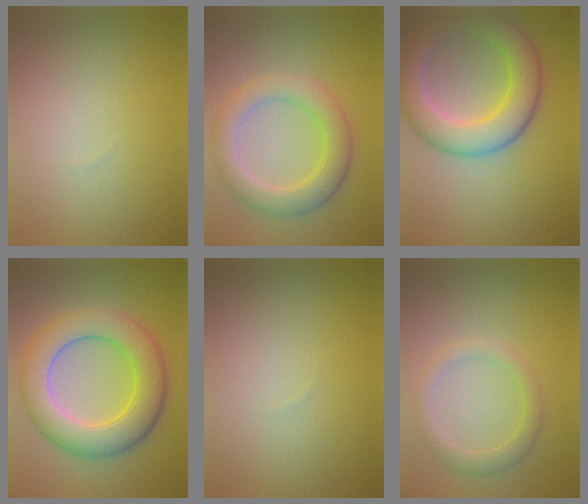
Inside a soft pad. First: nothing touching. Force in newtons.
{"total": 4.9, "press": 4.9, "slide": 0.4}
{"total": 7.0, "press": 7.0, "slide": 0.5}
{"total": 8.3, "press": 8.3, "slide": 0.4}
{"total": 0.0}
{"total": 2.3, "press": 2.3, "slide": 0.1}